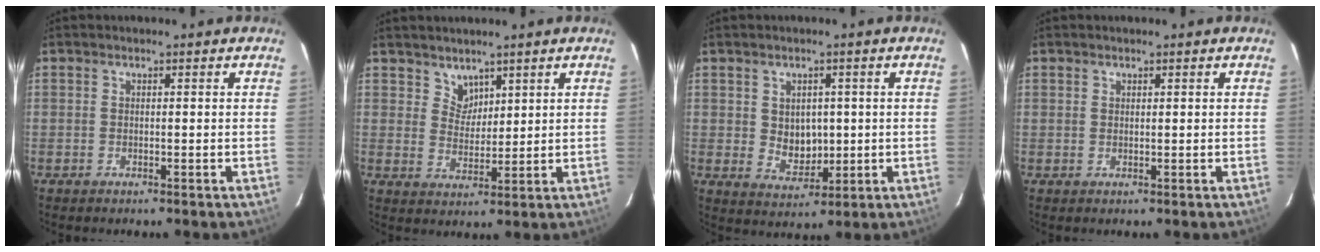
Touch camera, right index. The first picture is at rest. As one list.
[{"total": 3.8, "force": [2.9, 2.4, 0.3], "torque": [0.004, 0.006, 0.055]}, {"total": 5.5, "force": [0.6, 4.5, 3.0], "torque": [-0.051, 0.002, 0.023]}, {"total": 0.7, "force": [0.2, 0.7, -0.1], "torque": [0.004, 0.003, 0.002]}]